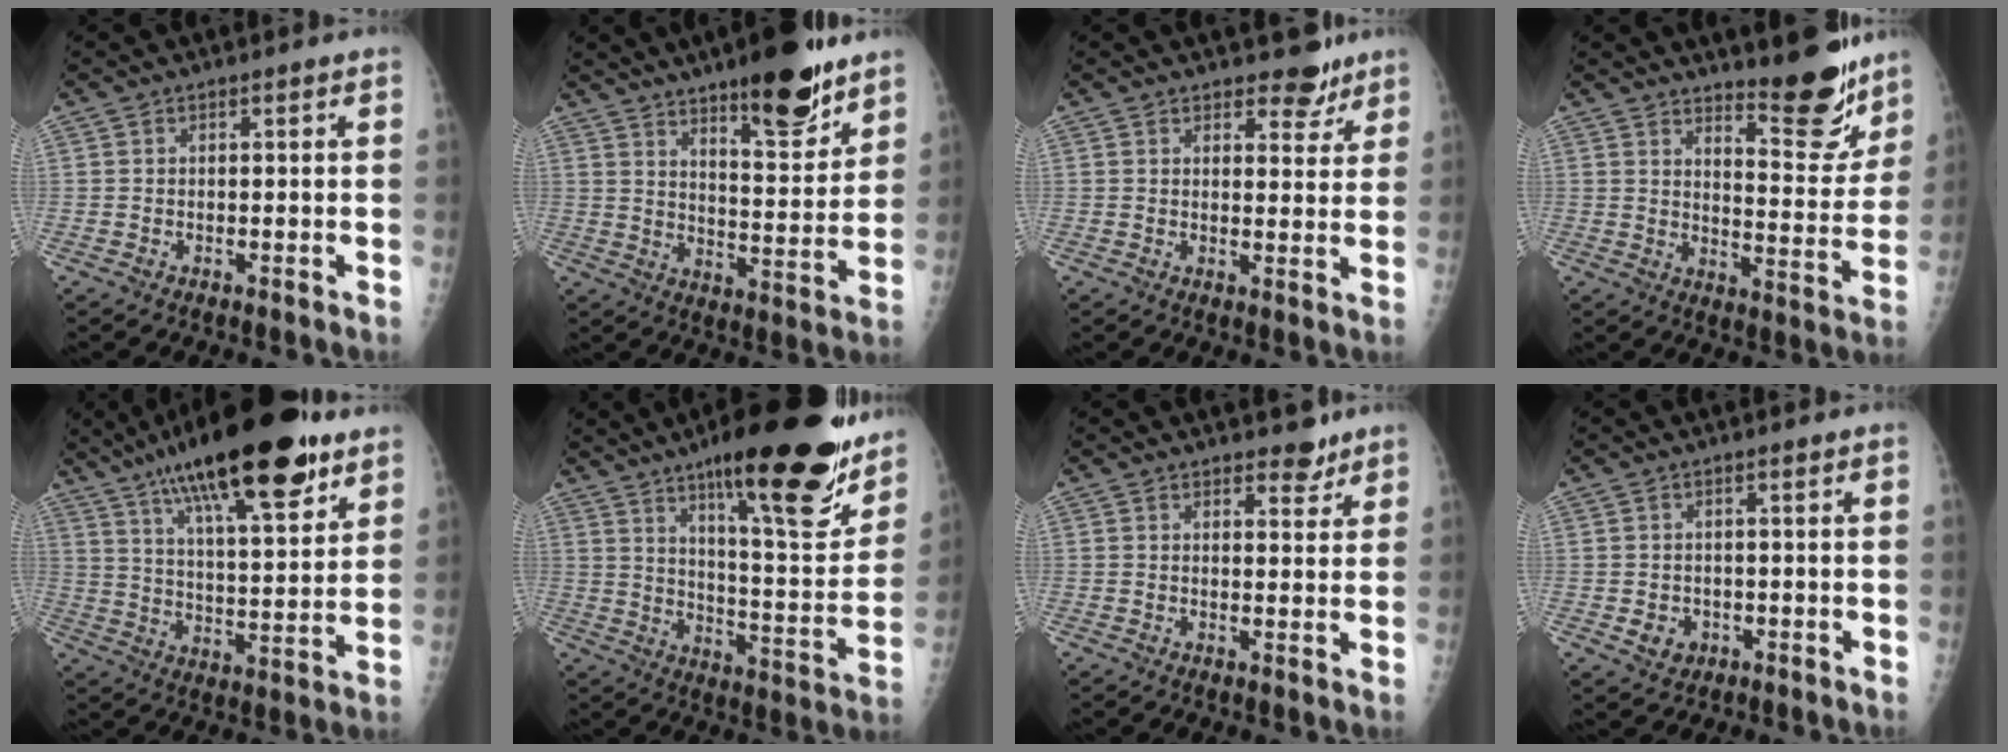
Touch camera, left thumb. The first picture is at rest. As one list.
[{"total": 15.6, "force": [10.6, 4.3, 10.6], "torque": [-0.126, -0.072, 0.166]}, {"total": 5.2, "force": [4.1, 2.7, 1.8], "torque": [0.006, -0.026, 0.055]}, {"total": 12.4, "force": [10.2, 3.1, 6.3], "torque": [-0.051, -0.092, 0.149]}, {"total": 24.9, "force": [15.4, 7.3, 18.2], "torque": [-0.275, -0.041, 0.245]}, {"total": 26.2, "force": [16.6, 6.3, 19.2], "torque": [-0.242, -0.075, 0.251]}, {"total": 3.6, "force": [2.9, 1.8, 1.3], "torque": [0.004, -0.018, 0.040]}, {"total": 3.1, "force": [-0.7, 2.7, 1.3], "torque": [-0.011, 0.000, 0.000]}]